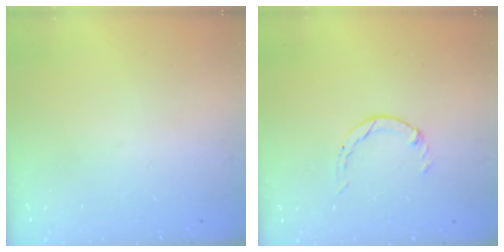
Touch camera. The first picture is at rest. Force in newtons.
{"total": 0.0}